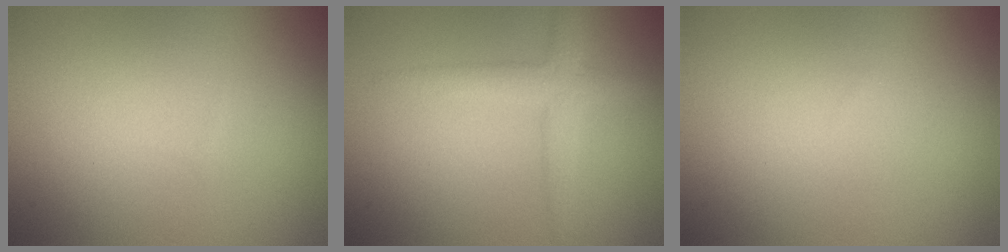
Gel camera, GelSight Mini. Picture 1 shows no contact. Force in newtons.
{"total": 2.9, "press": 2.9, "slide": 0.2}
{"total": 0.0}